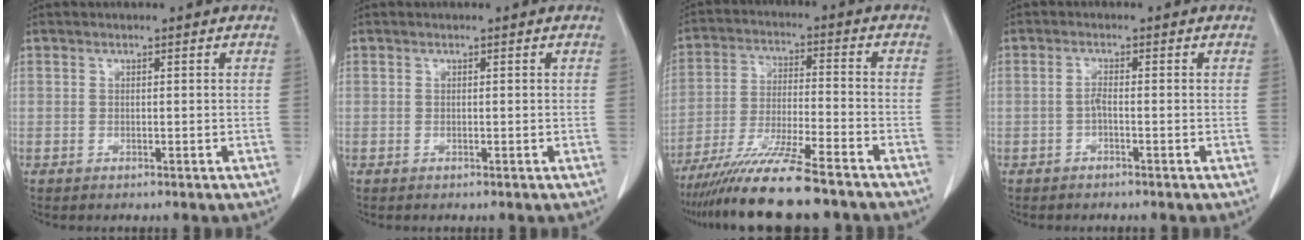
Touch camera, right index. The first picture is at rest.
{"total": 0.0}
{"total": 14.0, "force": [-11.5, 0.1, 8.0], "torque": [-0.142, -0.029, -0.193]}
{"total": 1.2, "force": [-0.5, 0.1, 1.1], "torque": [-0.020, 0.004, -0.009]}